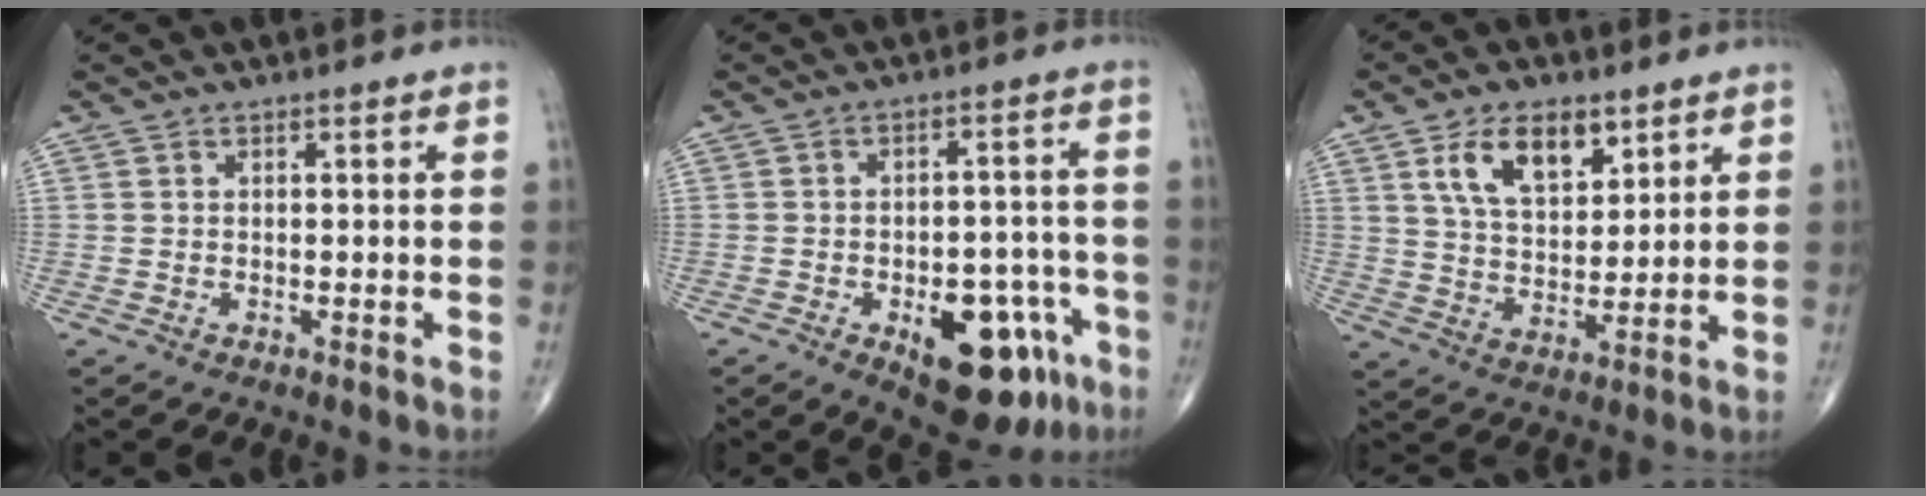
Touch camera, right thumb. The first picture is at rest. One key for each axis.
{"total": 16.0, "fx": -7.1, "fy": 8.1, "fz": 11.8, "tx": -0.122, "ty": 0.041, "tz": -0.083}
{"total": 11.4, "fx": 5.9, "fy": 6.2, "fz": 7.6, "tx": -0.111, "ty": -0.027, "tz": 0.112}